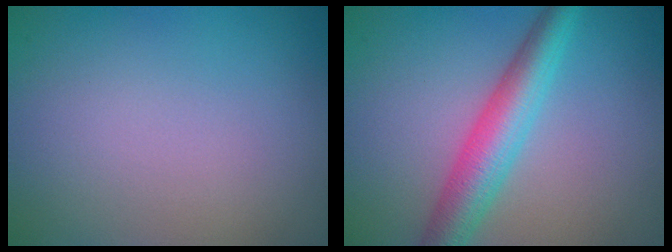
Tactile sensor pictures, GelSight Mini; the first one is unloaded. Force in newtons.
{"total": 5.1, "press": 5.1, "slide": 0.1}